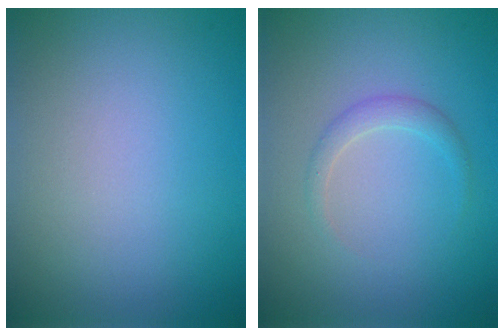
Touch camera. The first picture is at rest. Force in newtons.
{"total": 1.4, "press": 1.4, "slide": 0.1}